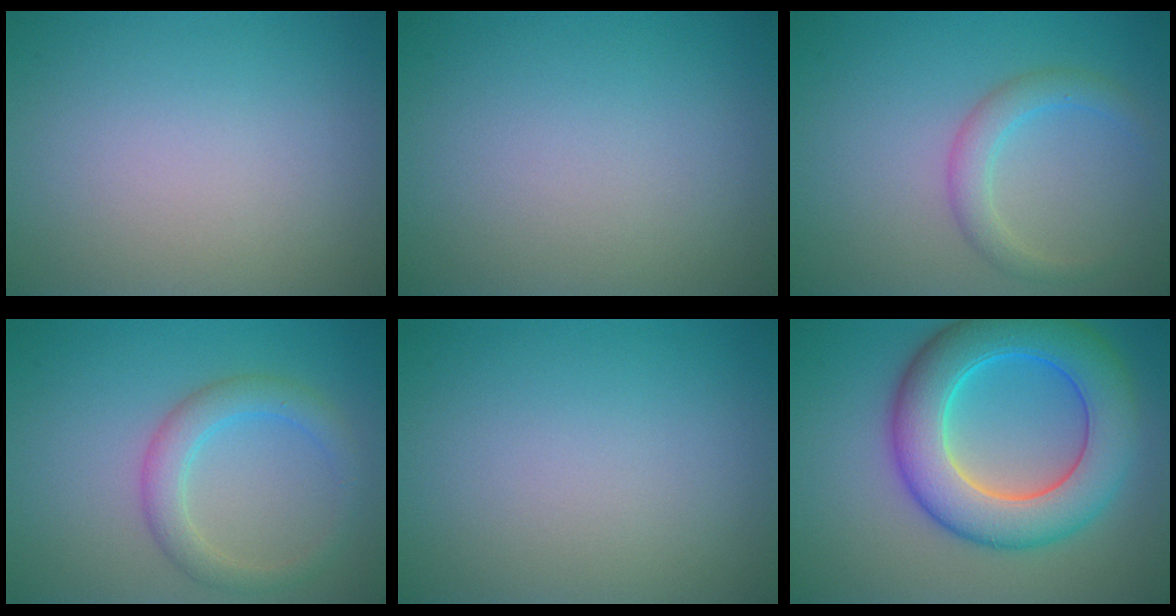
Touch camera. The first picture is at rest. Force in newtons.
{"total": 0.0}
{"total": 2.5, "press": 2.5, "slide": 0.1}
{"total": 3.2, "press": 3.2, "slide": 0.1}
{"total": 0.0}
{"total": 9.6, "press": 9.6, "slide": 0.2}